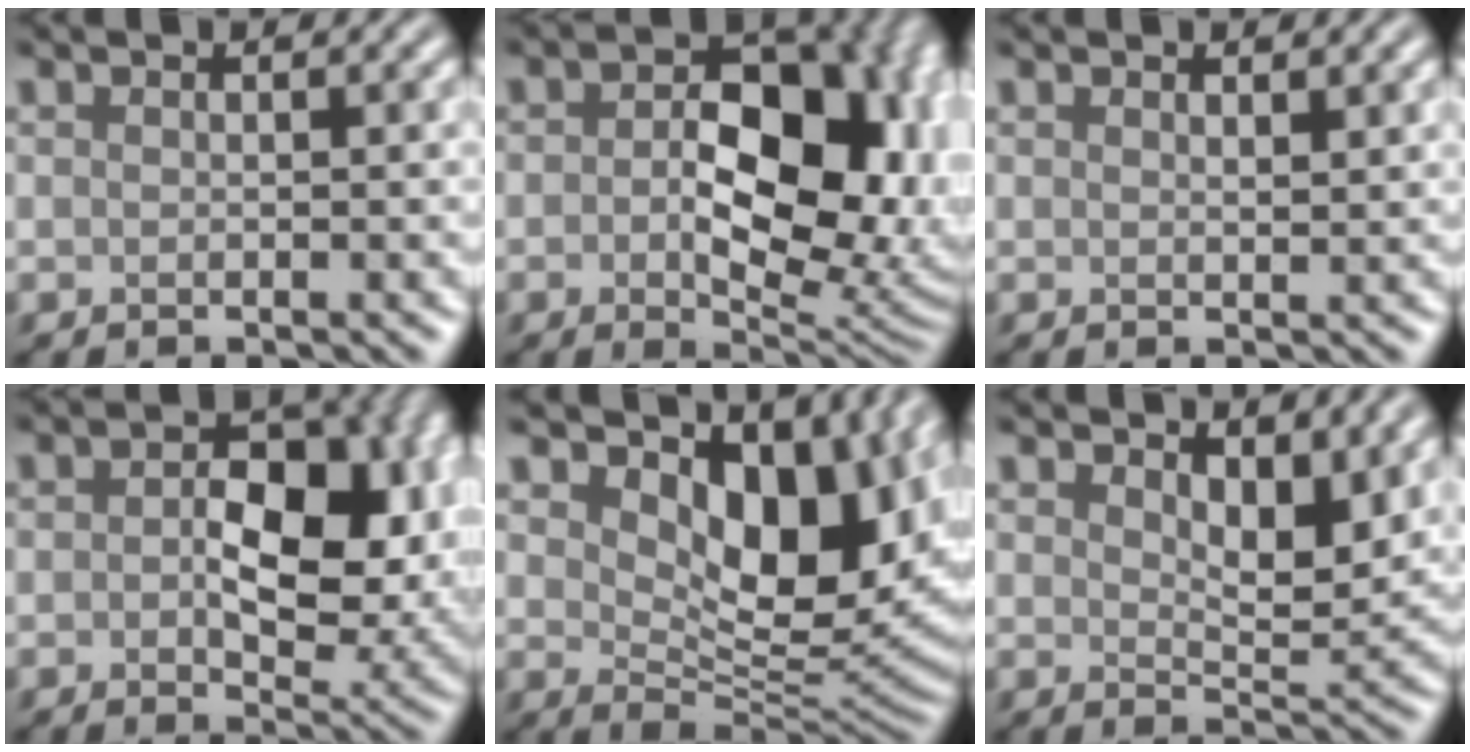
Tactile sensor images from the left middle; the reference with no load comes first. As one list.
[{"total": 14.7, "force": [0.4, 9.3, 11.4], "torque": [-0.125, -0.006, 0.021]}, {"total": 0.7, "force": [0.6, 0.1, 0.3], "torque": [-0.004, -0.003, 0.011]}, {"total": 9.6, "force": [0.5, 5.7, 7.7], "torque": [-0.093, 0.003, 0.003]}, {"total": 11.6, "force": [4.7, 6.1, 8.7], "torque": [-0.128, -0.013, 0.081]}, {"total": 4.3, "force": [2.5, 1.9, 3.0], "torque": [-0.051, -0.009, 0.037]}]